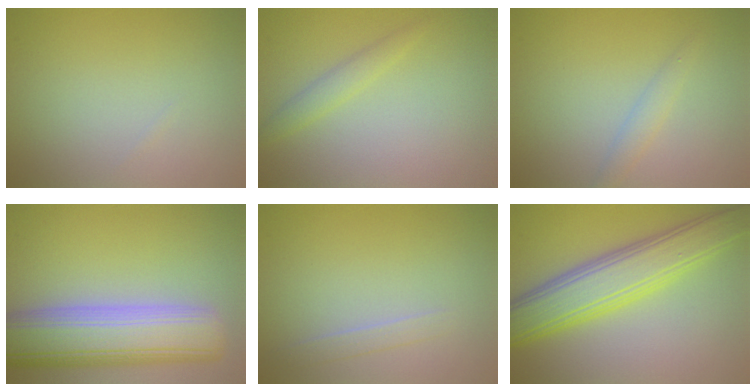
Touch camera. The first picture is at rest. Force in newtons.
{"total": 1.5, "press": 1.5, "slide": 0.1}
{"total": 1.4, "press": 1.4, "slide": 0.0}
{"total": 11.1, "press": 11.0, "slide": 1.1}
{"total": 1.1, "press": 1.1, "slide": 0.1}
{"total": 7.2, "press": 7.2, "slide": 0.1}